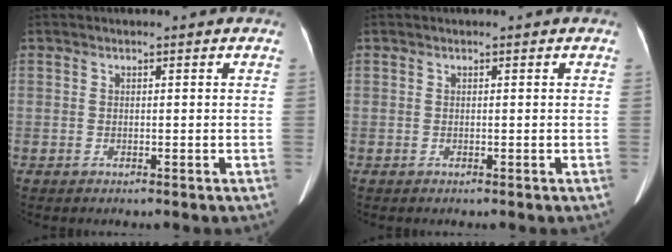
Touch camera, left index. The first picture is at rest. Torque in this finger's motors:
{"motor_torque": [0.13, -0.02, 0.03, 0.02]}